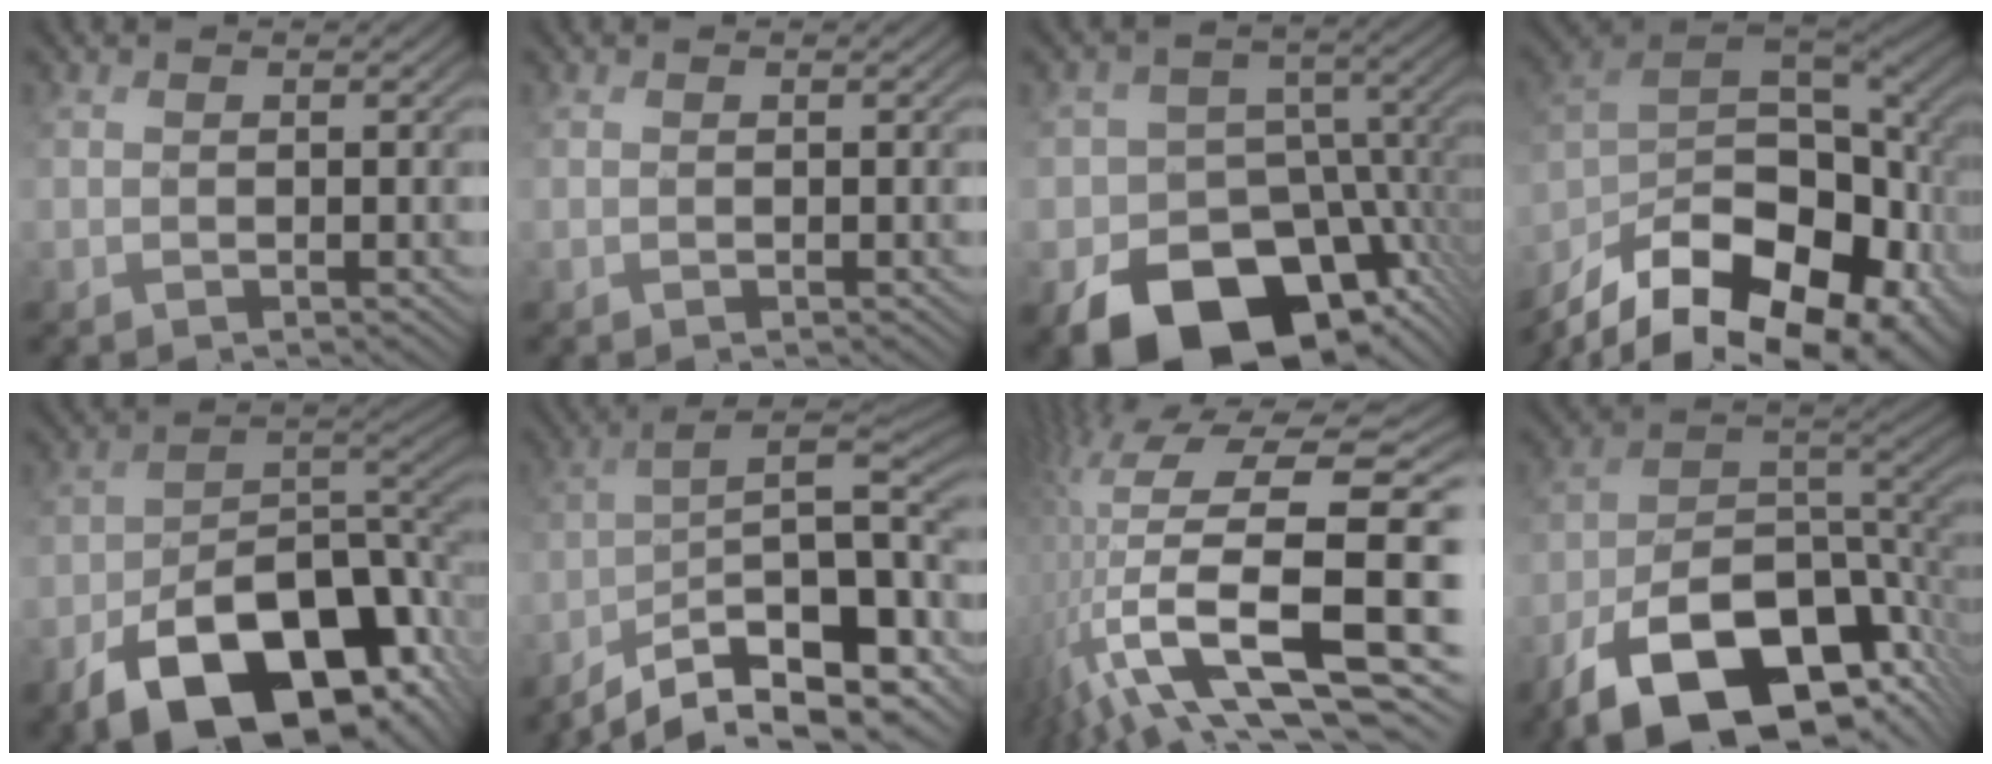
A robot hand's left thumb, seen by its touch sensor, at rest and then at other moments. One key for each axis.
{"total": 0.0}
{"total": 16.3, "fx": -8.6, "fy": 11.2, "fz": 8.2, "tx": -0.140, "ty": -0.052, "tz": -0.139}
{"total": 18.8, "fx": -11.0, "fy": 9.3, "fz": 12.1, "tx": -0.252, "ty": -0.021, "tz": -0.164}
{"total": 16.2, "fx": -8.4, "fy": 9.1, "fz": 10.4, "tx": -0.169, "ty": -0.028, "tz": -0.140}
{"total": 16.9, "fx": -10.5, "fy": 5.9, "fz": 11.8, "tx": -0.213, "ty": -0.014, "tz": -0.152}
{"total": 16.1, "fx": -3.0, "fy": 6.7, "fz": 14.3, "tx": -0.314, "ty": -0.023, "tz": -0.038}
{"total": 16.5, "fx": -9.9, "fy": 8.4, "fz": 10.3, "tx": -0.201, "ty": -0.030, "tz": -0.170}